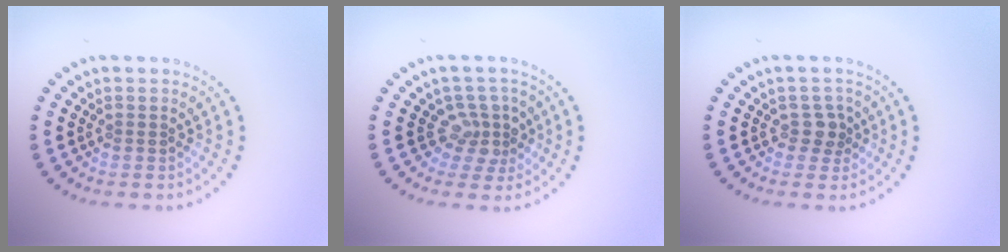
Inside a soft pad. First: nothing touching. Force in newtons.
{"total": 2.7, "press": 2.0, "slide": 1.8}
{"total": 1.6, "press": 1.3, "slide": 1.0}